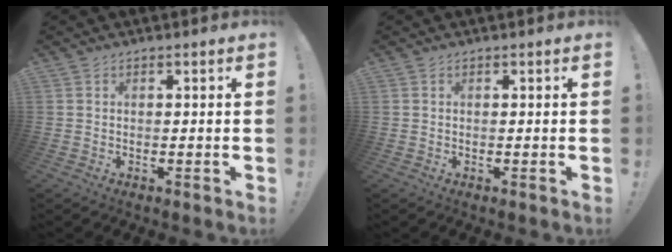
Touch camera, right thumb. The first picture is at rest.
{"total": 0.0}